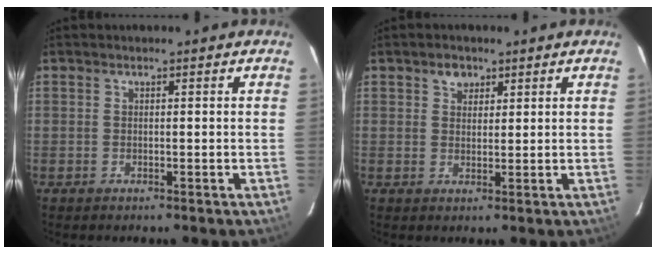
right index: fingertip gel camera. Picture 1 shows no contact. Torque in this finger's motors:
{"motor_torque": [0.02, 0.00, 0.01, 0.02]}